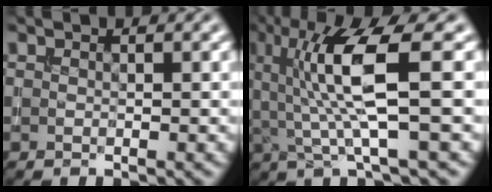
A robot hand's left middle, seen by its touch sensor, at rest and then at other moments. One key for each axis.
{"total": 7.5, "fx": 1.2, "fy": 1.3, "fz": 7.3, "tx": -0.140, "ty": -0.004, "tz": 0.027}